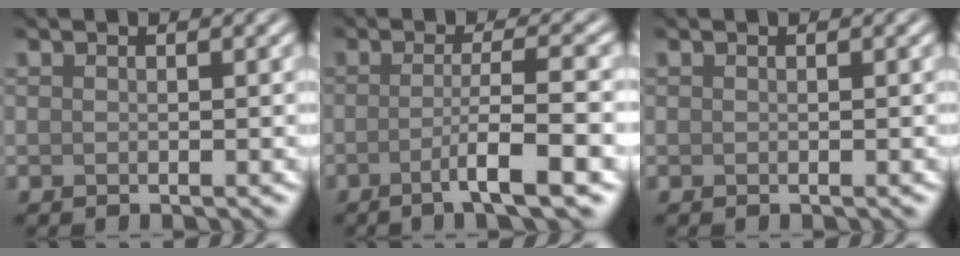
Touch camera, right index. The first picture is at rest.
{"total": 5.4, "force": [-2.1, 0.5, 5.0], "torque": [-0.076, 0.004, -0.048]}
{"total": 0.0}